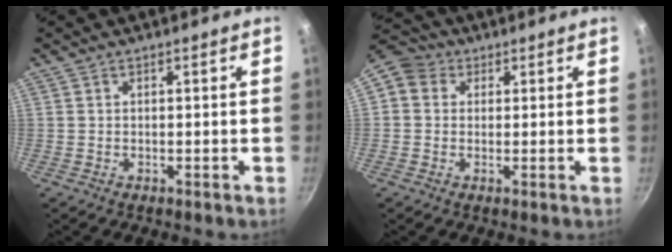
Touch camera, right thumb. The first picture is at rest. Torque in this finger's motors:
{"motor_torque": [1.07, 1.91, 0.23, -0.17, 0.33]}